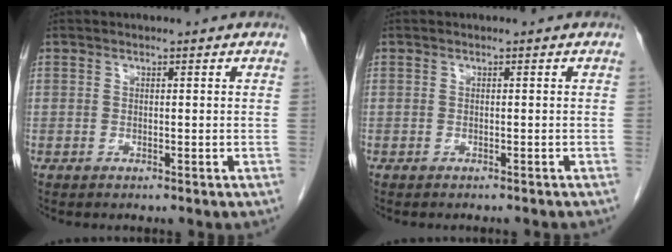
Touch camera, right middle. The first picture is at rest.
{"total": 2.7, "force": [-2.5, 0.3, 0.9], "torque": [-0.014, -0.004, -0.029]}